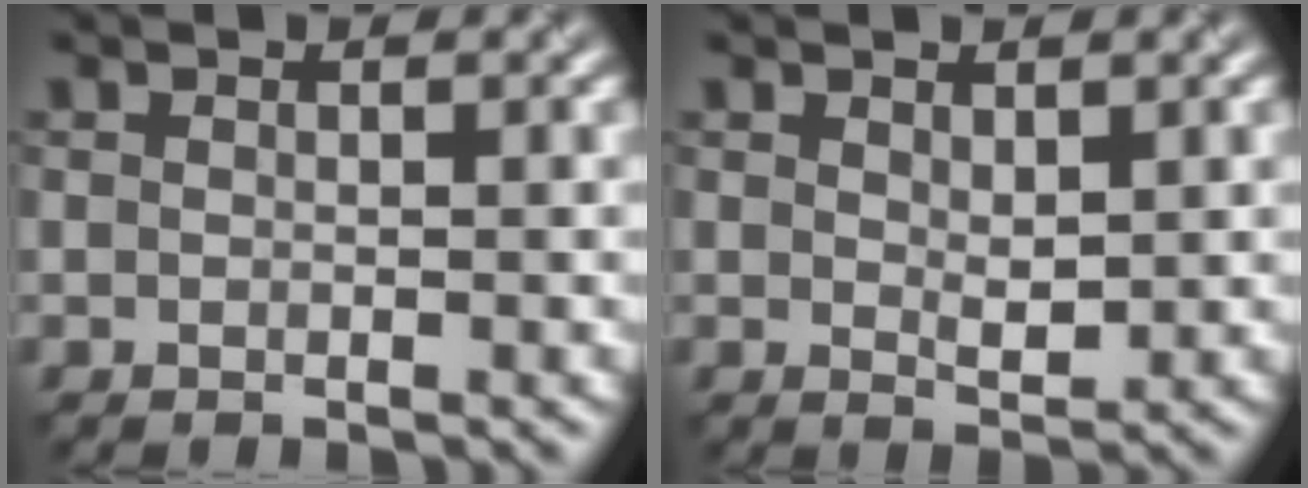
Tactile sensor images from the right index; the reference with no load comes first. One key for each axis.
{"total": 1.6, "fx": 0.6, "fy": 0.8, "fz": 1.2, "tx": -0.022, "ty": -0.005, "tz": 0.017}